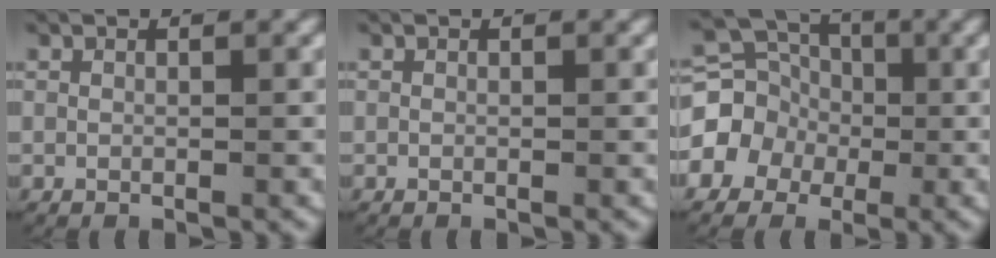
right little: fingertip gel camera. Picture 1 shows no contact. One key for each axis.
{"total": 0.0}
{"total": 11.7, "fx": -0.5, "fy": 10.7, "fz": 4.6, "tx": -0.115, "ty": -0.030, "tz": -0.013}